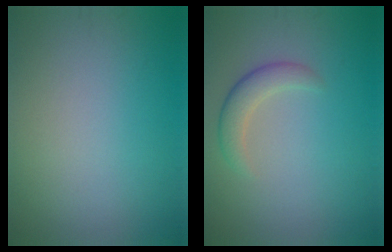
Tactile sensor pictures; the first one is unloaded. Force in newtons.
{"total": 2.3, "press": 2.3, "slide": 0.2}